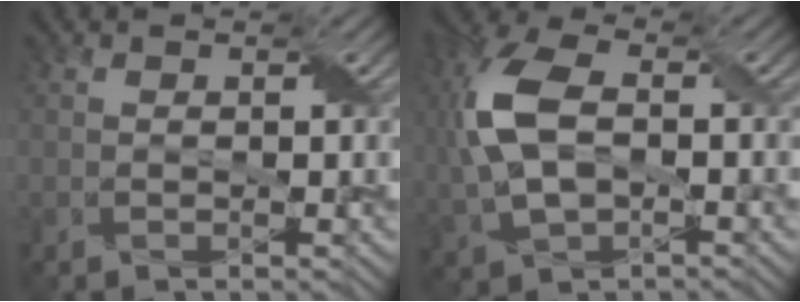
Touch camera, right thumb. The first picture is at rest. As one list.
[{"total": 10.3, "force": [0.4, 6.1, 8.3], "torque": [-0.226, 0.007, 0.008]}]